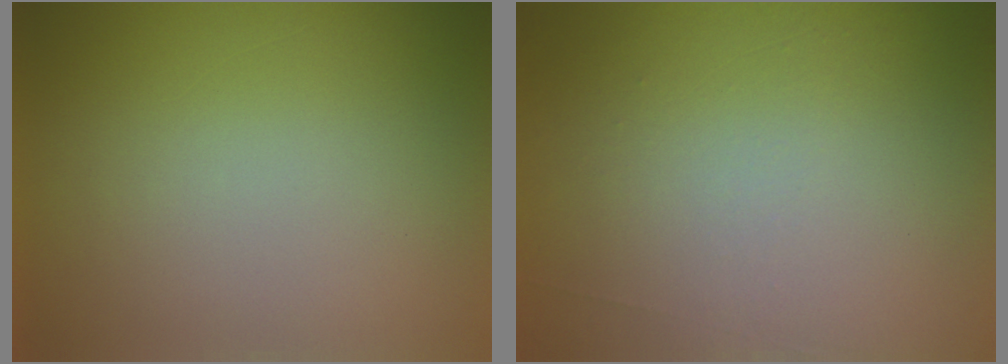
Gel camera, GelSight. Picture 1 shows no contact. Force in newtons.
{"total": 6.8}